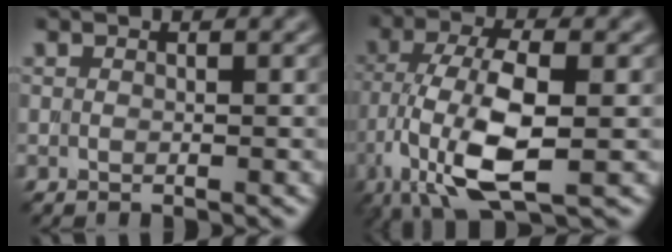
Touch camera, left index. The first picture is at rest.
{"total": 9.0, "force": [-2.6, 3.1, 8.1], "torque": [-0.164, 0.002, -0.051]}